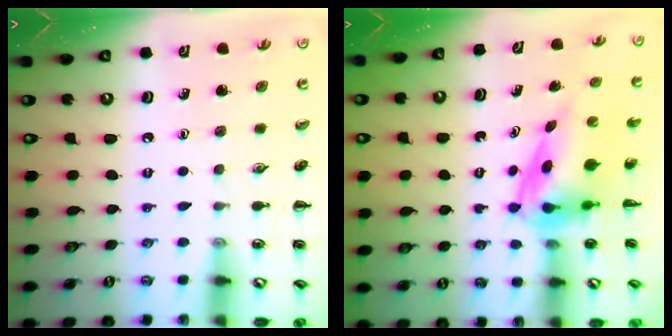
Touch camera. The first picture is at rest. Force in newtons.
{"total": 4.0, "press": 3.9, "slide": 0.7}